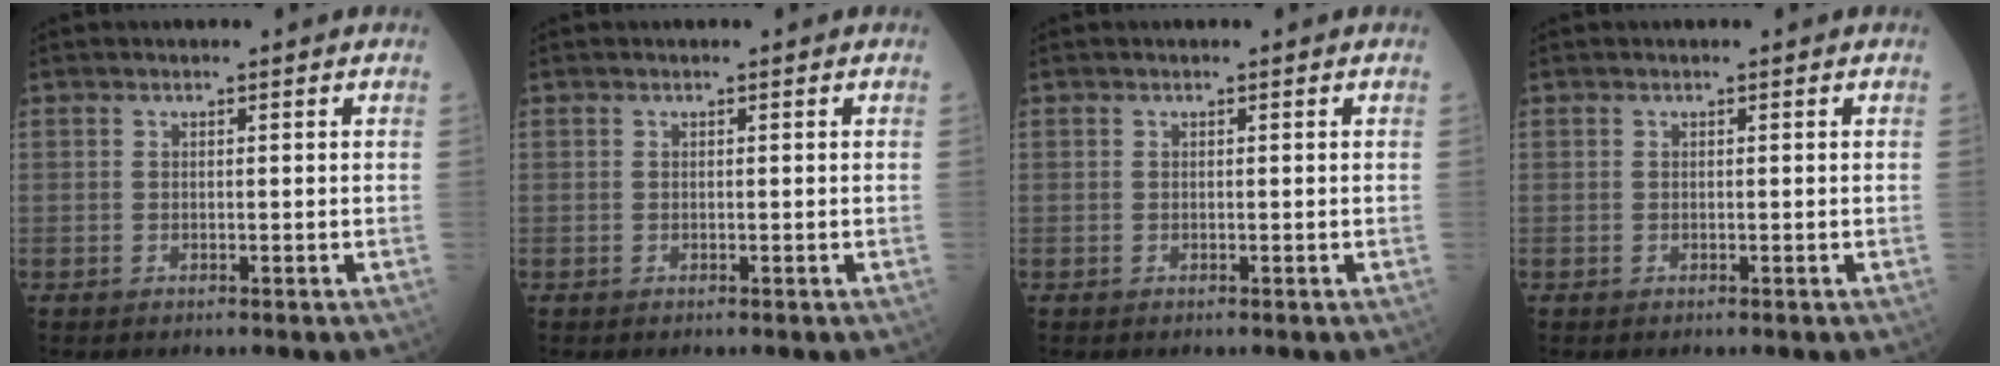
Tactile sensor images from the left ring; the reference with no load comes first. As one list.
[{"total": 0.0}, {"total": 0.0}, {"total": 0.0}]